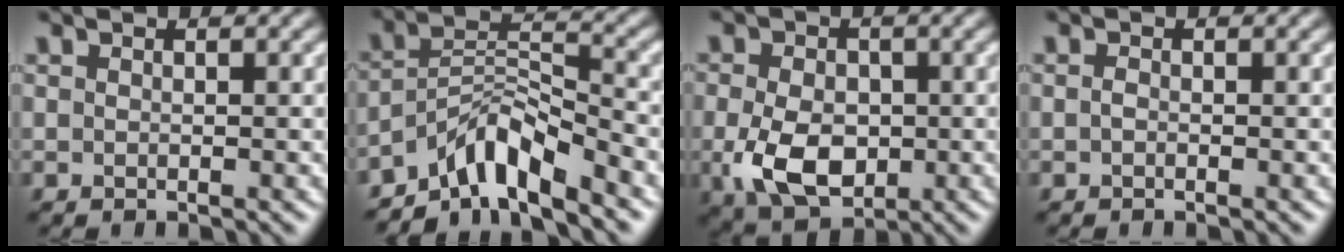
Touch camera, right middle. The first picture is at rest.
{"total": 6.2, "force": [-5.1, 1.4, 3.4], "torque": [-0.052, 0.009, -0.099]}
{"total": 6.3, "force": [-1.2, 4.2, 4.5], "torque": [-0.097, -0.009, -0.021]}
{"total": 0.5, "force": [-0.1, 0.2, 0.4], "torque": [-0.013, 0.000, -0.004]}